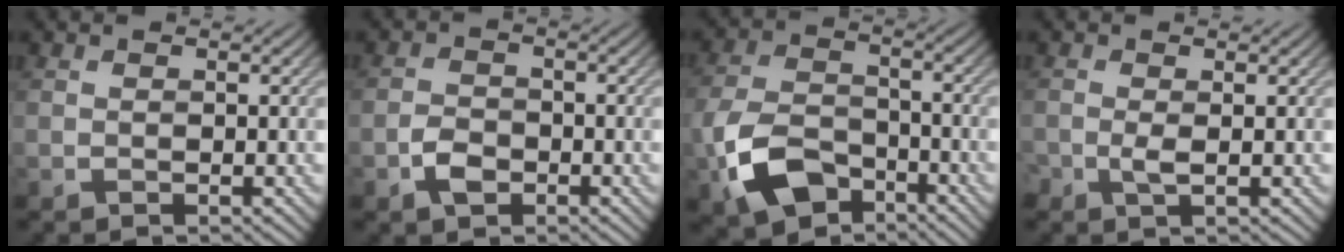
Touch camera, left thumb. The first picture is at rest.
{"total": 2.9, "force": [-1.6, 1.9, 1.6], "torque": [-0.035, 0.000, -0.036]}
{"total": 9.2, "force": [-4.8, 5.5, 5.6], "torque": [-0.143, -0.012, -0.101]}
{"total": 1.7, "force": [-0.4, 0.7, 1.5], "torque": [-0.036, -0.005, -0.009]}